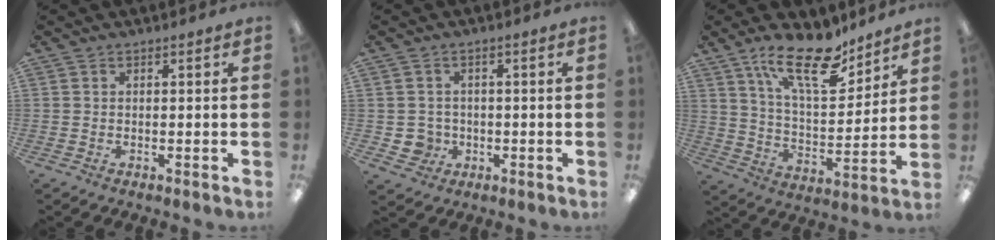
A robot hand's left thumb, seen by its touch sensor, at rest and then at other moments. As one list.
[{"total": 3.8, "force": [-0.5, 3.7, 0.7], "torque": [-0.010, 0.004, -0.008]}, {"total": 18.6, "force": [12.8, 7.2, 11.5], "torque": [-0.185, -0.069, 0.216]}]